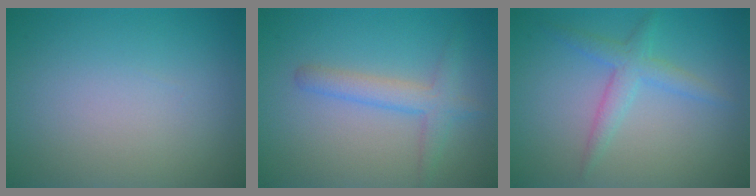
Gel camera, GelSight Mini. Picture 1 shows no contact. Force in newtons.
{"total": 2.8, "press": 2.8, "slide": 0.2}
{"total": 2.4, "press": 2.4, "slide": 0.1}